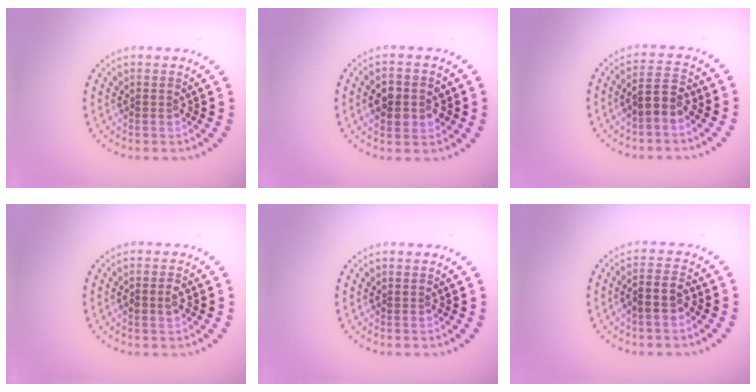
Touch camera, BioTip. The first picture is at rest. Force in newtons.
{"total": 3.6, "press": 3.5, "slide": 0.3}
{"total": 2.7, "press": 2.5, "slide": 0.9}
{"total": 1.4, "press": 1.4, "slide": 0.2}
{"total": 0.0}
{"total": 2.4, "press": 2.2, "slide": 1.0}